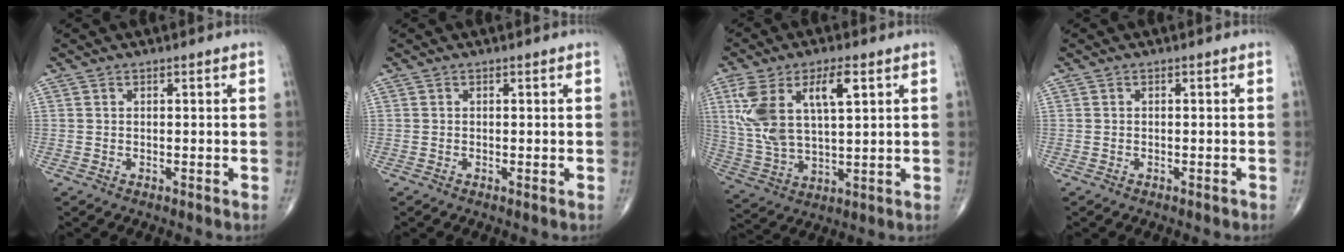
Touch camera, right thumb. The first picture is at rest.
{"total": 0.0}
{"total": 14.9, "force": [5.1, 6.5, 12.3], "torque": [-0.251, -0.005, 0.106]}
{"total": 1.1, "force": [-0.7, 0.7, 0.5], "torque": [-0.006, 0.005, -0.009]}